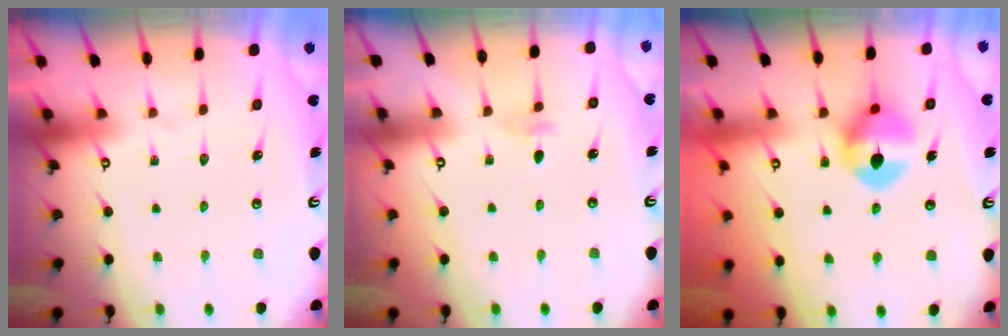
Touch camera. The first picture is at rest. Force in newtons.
{"total": 3.1, "press": 3.0, "slide": 0.7}
{"total": 9.8, "press": 9.8, "slide": 0.1}